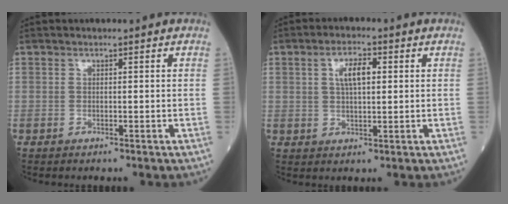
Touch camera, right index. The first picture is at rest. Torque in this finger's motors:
{"motor_torque": [0.18, 0.07, 0.10, 0.04]}